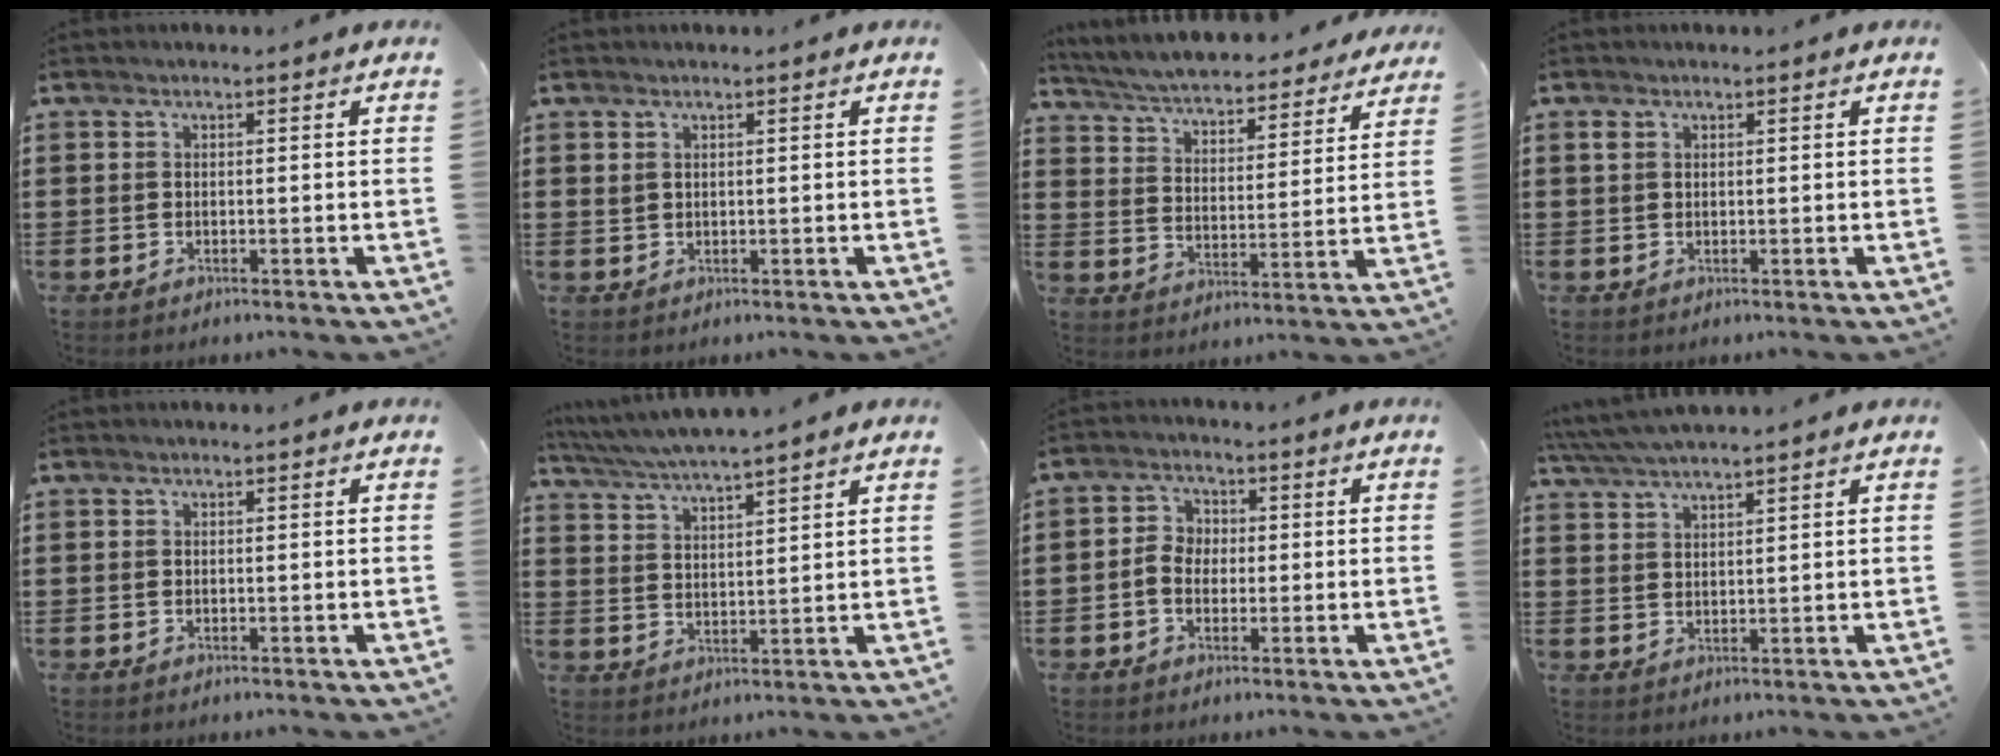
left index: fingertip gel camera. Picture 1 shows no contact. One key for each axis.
{"total": 0.8, "fx": 0.6, "fy": 0.5, "fz": 0.4, "tx": -0.009, "ty": 0.004, "tz": 0.011}
{"total": 5.2, "fx": 5.2, "fy": -0.2, "fz": 0.9, "tx": -0.042, "ty": -0.038, "tz": 0.086}
{"total": 1.0, "fx": 0.4, "fy": 0.7, "fz": 0.6, "tx": -0.015, "ty": 0.005, "tz": 0.007}
{"total": 0.0}
{"total": 4.1, "fx": 3.8, "fy": -0.6, "fz": 1.2, "tx": -0.038, "ty": -0.020, "tz": 0.066}
{"total": 3.7, "fx": -0.7, "fy": 3.0, "fz": 2.1, "tx": -0.055, "ty": 0.007, "tz": -0.018}
{"total": 3.5, "fx": 3.2, "fy": -0.2, "fz": 1.5, "tx": -0.038, "ty": -0.006, "tz": 0.058}